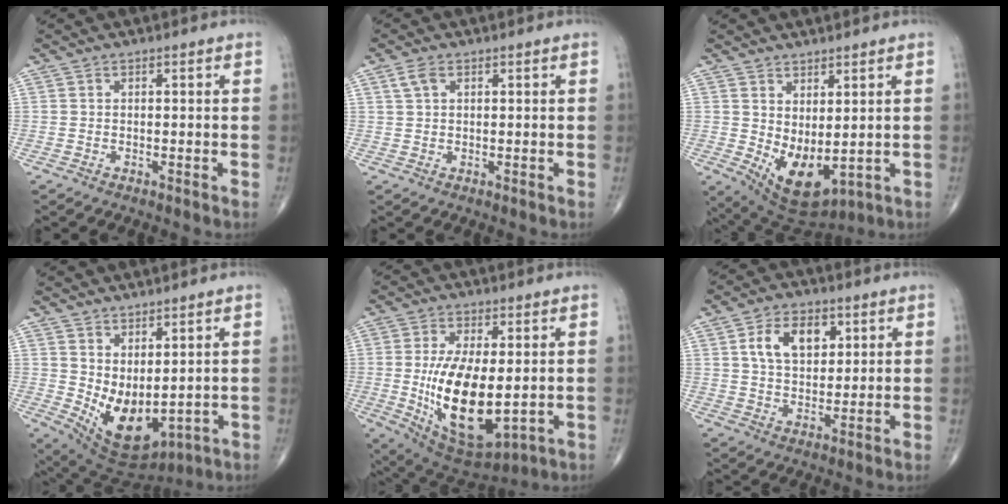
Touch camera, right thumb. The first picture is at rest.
{"total": 2.5, "force": [1.1, 1.4, 1.7], "torque": [-0.037, 0.008, 0.025]}
{"total": 9.9, "force": [0.1, 4.9, 8.6], "torque": [-0.136, -0.020, 0.029]}
{"total": 11.1, "force": [1.0, 5.9, 9.4], "torque": [-0.148, -0.028, 0.049]}
{"total": 17.0, "force": [-1.1, 7.6, 15.2], "torque": [-0.268, -0.025, 0.002]}
{"total": 9.2, "force": [3.2, 5.8, 6.4], "torque": [-0.086, -0.009, 0.056]}